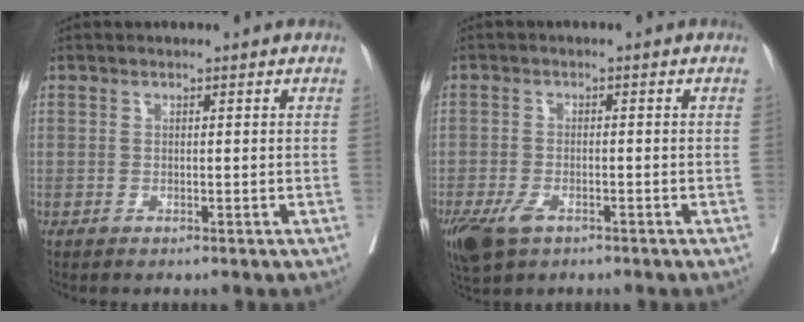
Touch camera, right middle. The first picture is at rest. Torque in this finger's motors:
{"motor_torque": [0.77, -0.71, 0.18, 0.03]}